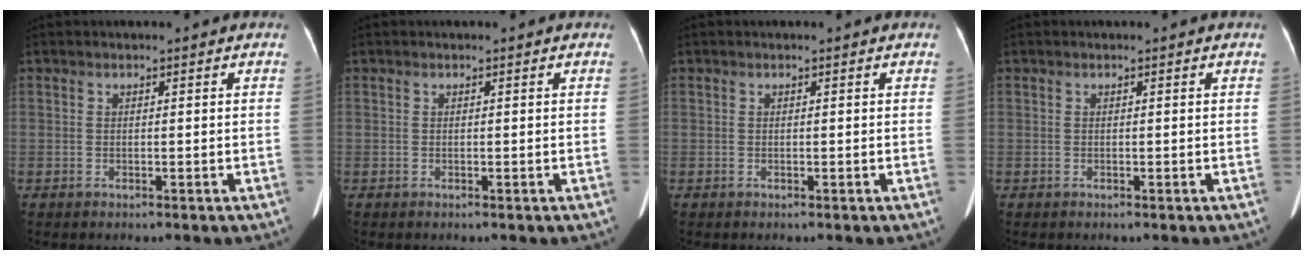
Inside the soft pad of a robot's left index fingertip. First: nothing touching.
{"total": 0.0}
{"total": 0.0}
{"total": 0.0}